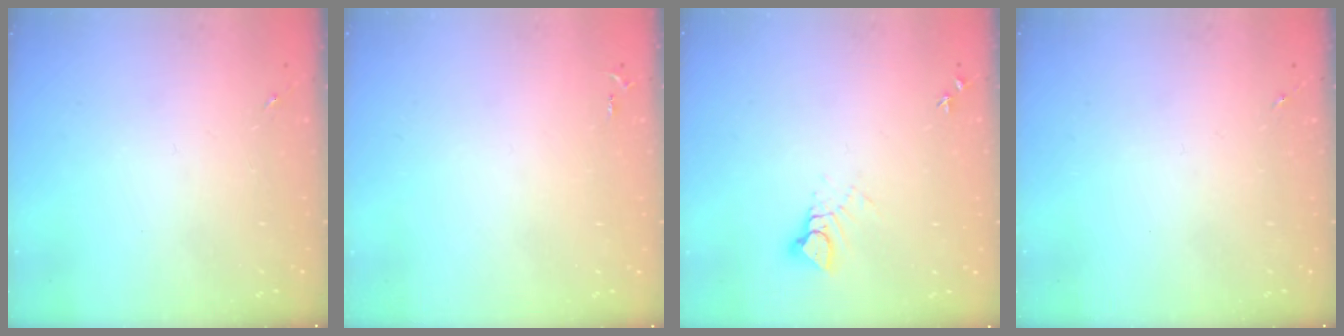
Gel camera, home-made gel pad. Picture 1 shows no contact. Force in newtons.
{"total": 2.6, "press": 2.6, "slide": 0.3}
{"total": 4.0, "press": 3.9, "slide": 0.4}
{"total": 0.0}